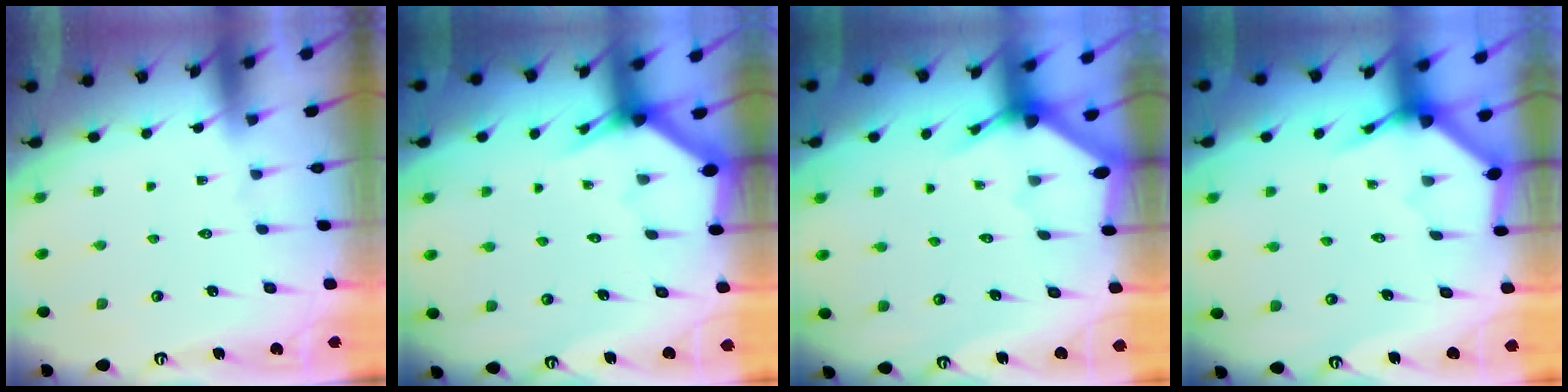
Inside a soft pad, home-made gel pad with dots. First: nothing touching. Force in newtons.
{"total": 2.9, "press": 2.9, "slide": 0.1}
{"total": 2.9, "press": 2.9, "slide": 0.2}
{"total": 4.0, "press": 3.9, "slide": 0.4}